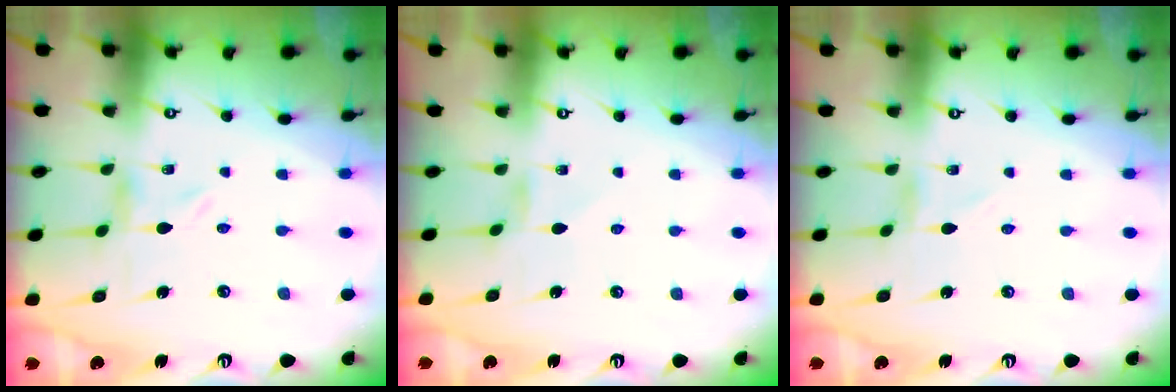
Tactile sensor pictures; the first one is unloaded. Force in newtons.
{"total": 1.2, "press": 1.2, "slide": 0.4}
{"total": 0.7, "press": 0.7, "slide": 0.1}